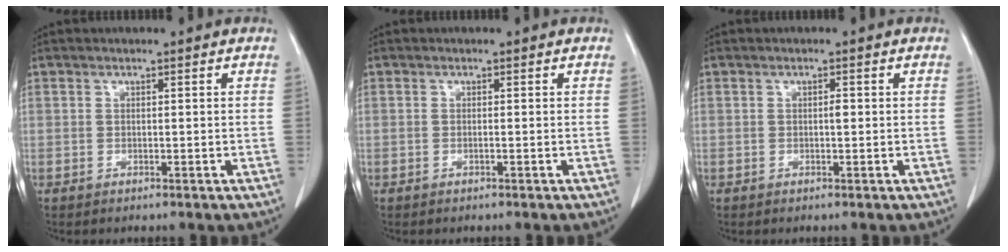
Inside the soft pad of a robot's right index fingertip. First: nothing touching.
{"total": 0.0}
{"total": 0.9, "force": [0.0, 0.3, 0.8], "torque": [-0.014, 0.001, 0.000]}